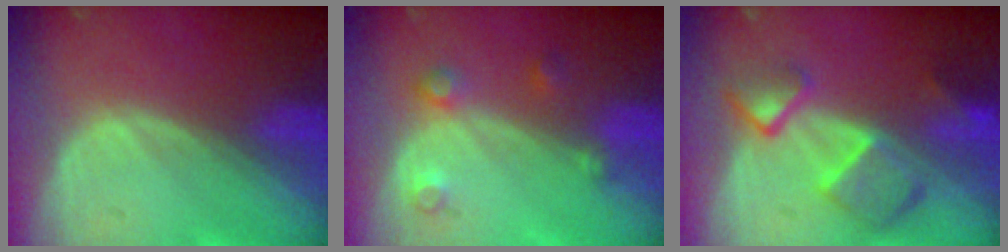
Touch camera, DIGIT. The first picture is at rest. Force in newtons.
{"total": 3.4, "press": 3.1, "slide": 1.5}
{"total": 7.9, "press": 6.8, "slide": 4.1}